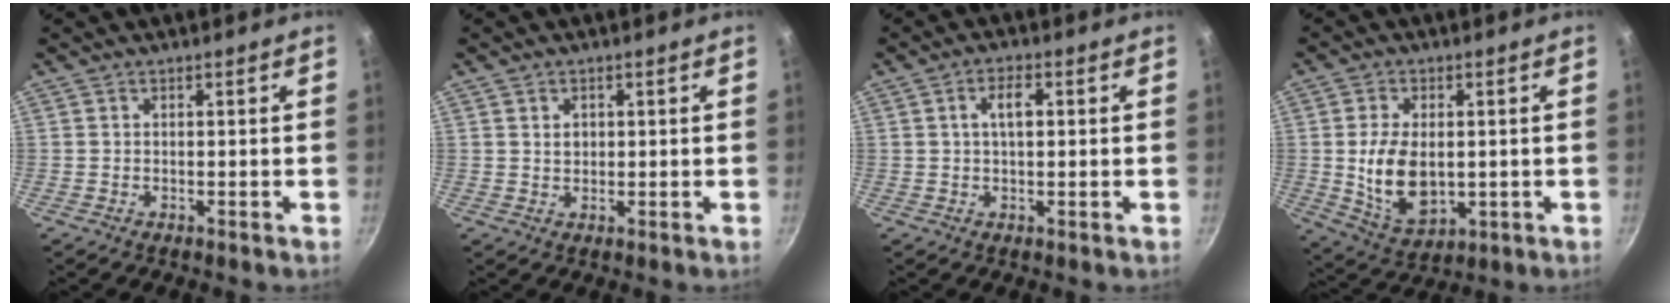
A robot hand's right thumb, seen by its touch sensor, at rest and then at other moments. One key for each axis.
{"total": 2.0, "fx": 0.5, "fy": 1.6, "fz": 1.1, "tx": -0.010, "ty": 0.000, "tz": 0.009}
{"total": 4.1, "fx": 0.7, "fy": 1.8, "fz": 3.6, "tx": -0.064, "ty": 0.010, "tz": 0.008}
{"total": 11.7, "fx": 0.0, "fy": 7.2, "fz": 9.2, "tx": -0.157, "ty": -0.012, "tz": 0.015}